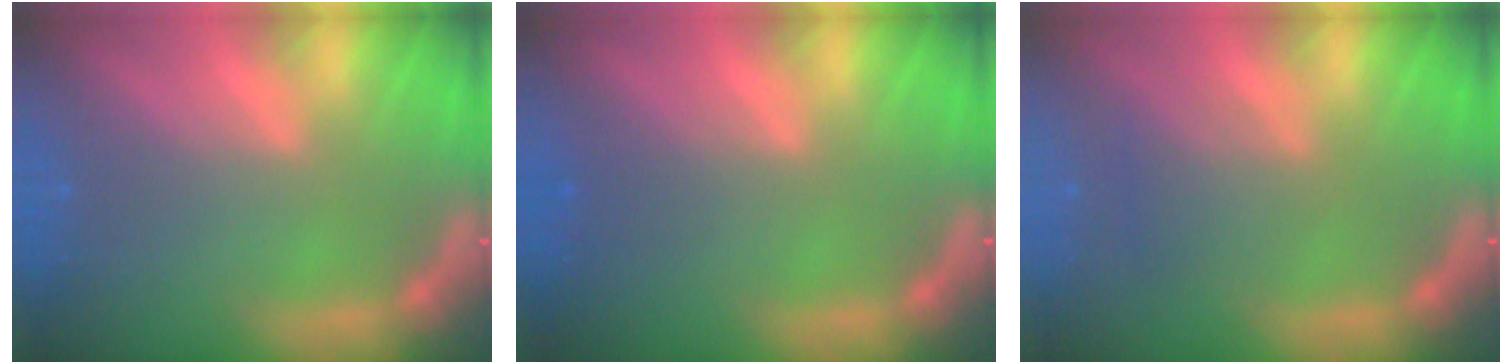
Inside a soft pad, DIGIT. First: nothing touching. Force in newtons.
{"total": 1.5}
{"total": 2.5}